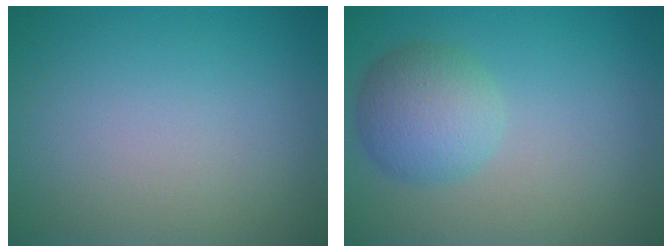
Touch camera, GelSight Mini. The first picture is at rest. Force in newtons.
{"total": 4.2, "press": 4.2, "slide": 0.1}